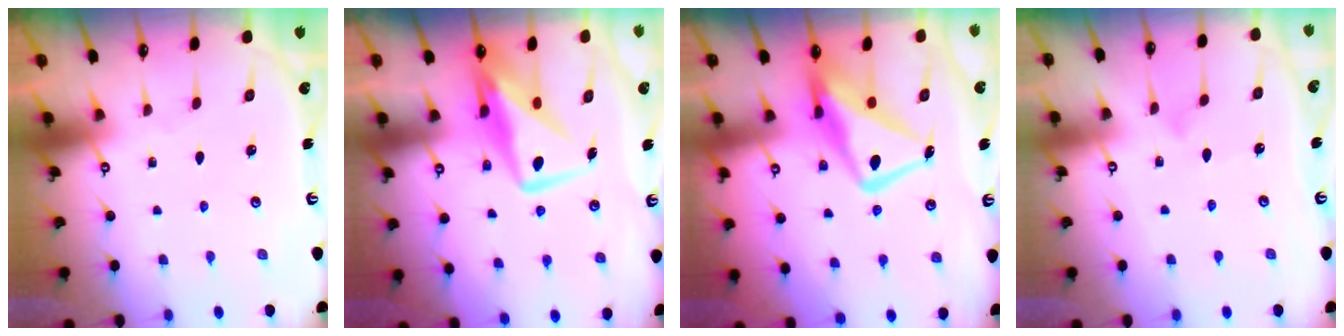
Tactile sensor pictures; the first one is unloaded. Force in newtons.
{"total": 12.8, "press": 12.8, "slide": 1.0}
{"total": 14.9, "press": 14.8, "slide": 1.7}
{"total": 4.8, "press": 4.8, "slide": 0.4}